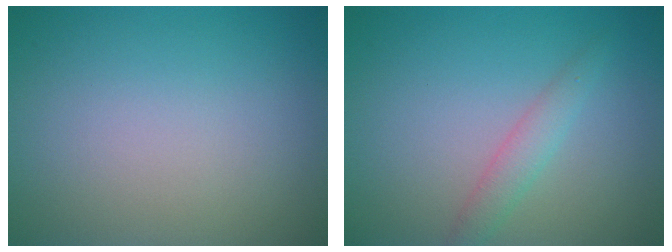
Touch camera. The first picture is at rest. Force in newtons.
{"total": 1.9, "press": 1.9, "slide": 0.0}